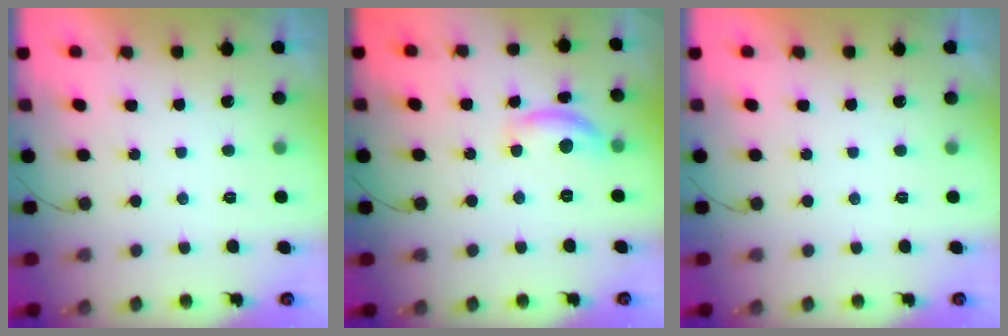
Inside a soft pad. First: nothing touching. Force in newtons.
{"total": 10.7, "press": 10.7, "slide": 0.6}
{"total": 0.0}